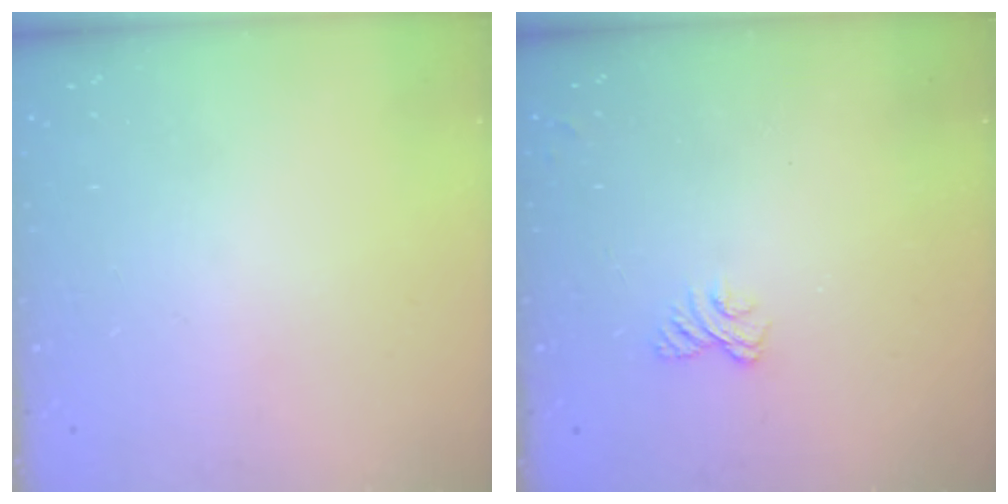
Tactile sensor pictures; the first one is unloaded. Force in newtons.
{"total": 2.7, "press": 2.3, "slide": 1.4}